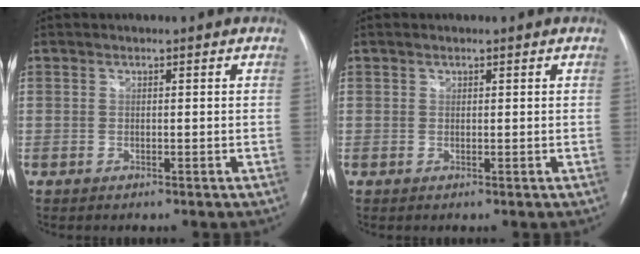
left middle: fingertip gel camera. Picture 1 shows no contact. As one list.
[{"total": 0.7, "force": [0.5, 0.4, 0.2], "torque": [-0.002, 0.003, 0.008]}]